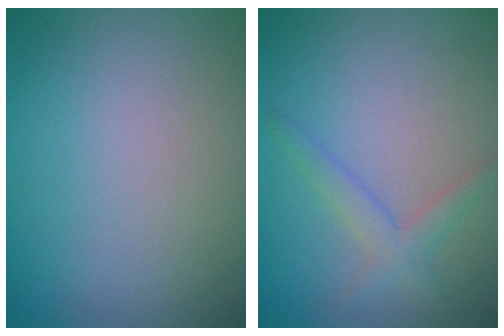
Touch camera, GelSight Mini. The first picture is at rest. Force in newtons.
{"total": 2.1, "press": 2.1, "slide": 0.1}